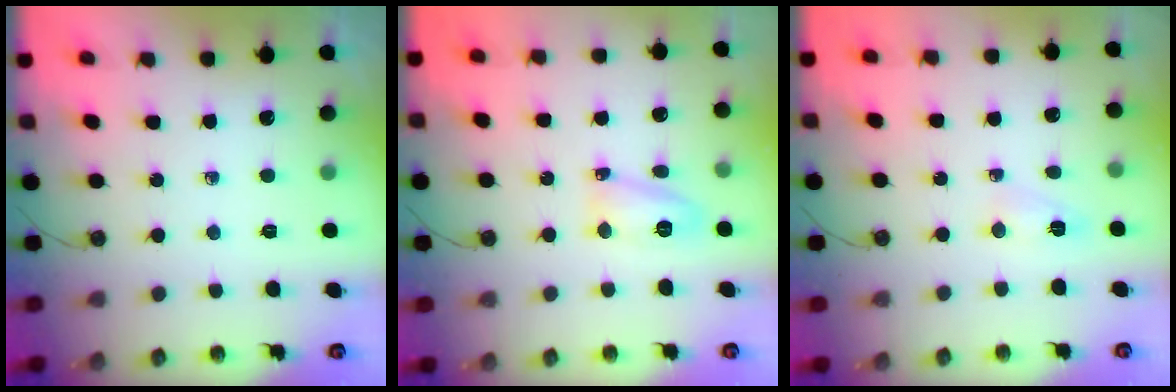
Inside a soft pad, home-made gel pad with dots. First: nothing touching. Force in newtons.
{"total": 9.7, "press": 9.6, "slide": 1.1}
{"total": 2.9, "press": 2.8, "slide": 0.5}